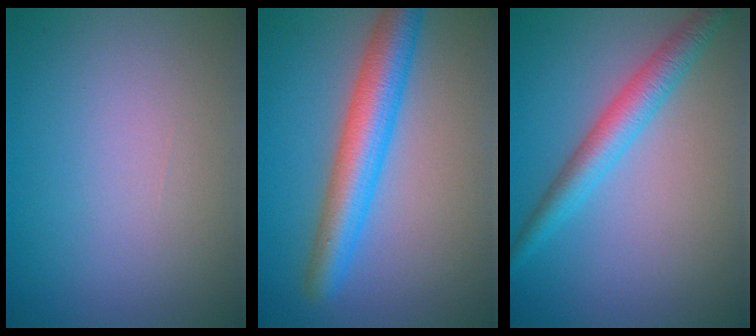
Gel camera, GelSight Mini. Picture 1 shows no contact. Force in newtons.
{"total": 6.1, "press": 6.1, "slide": 0.1}
{"total": 3.7, "press": 3.7, "slide": 0.1}